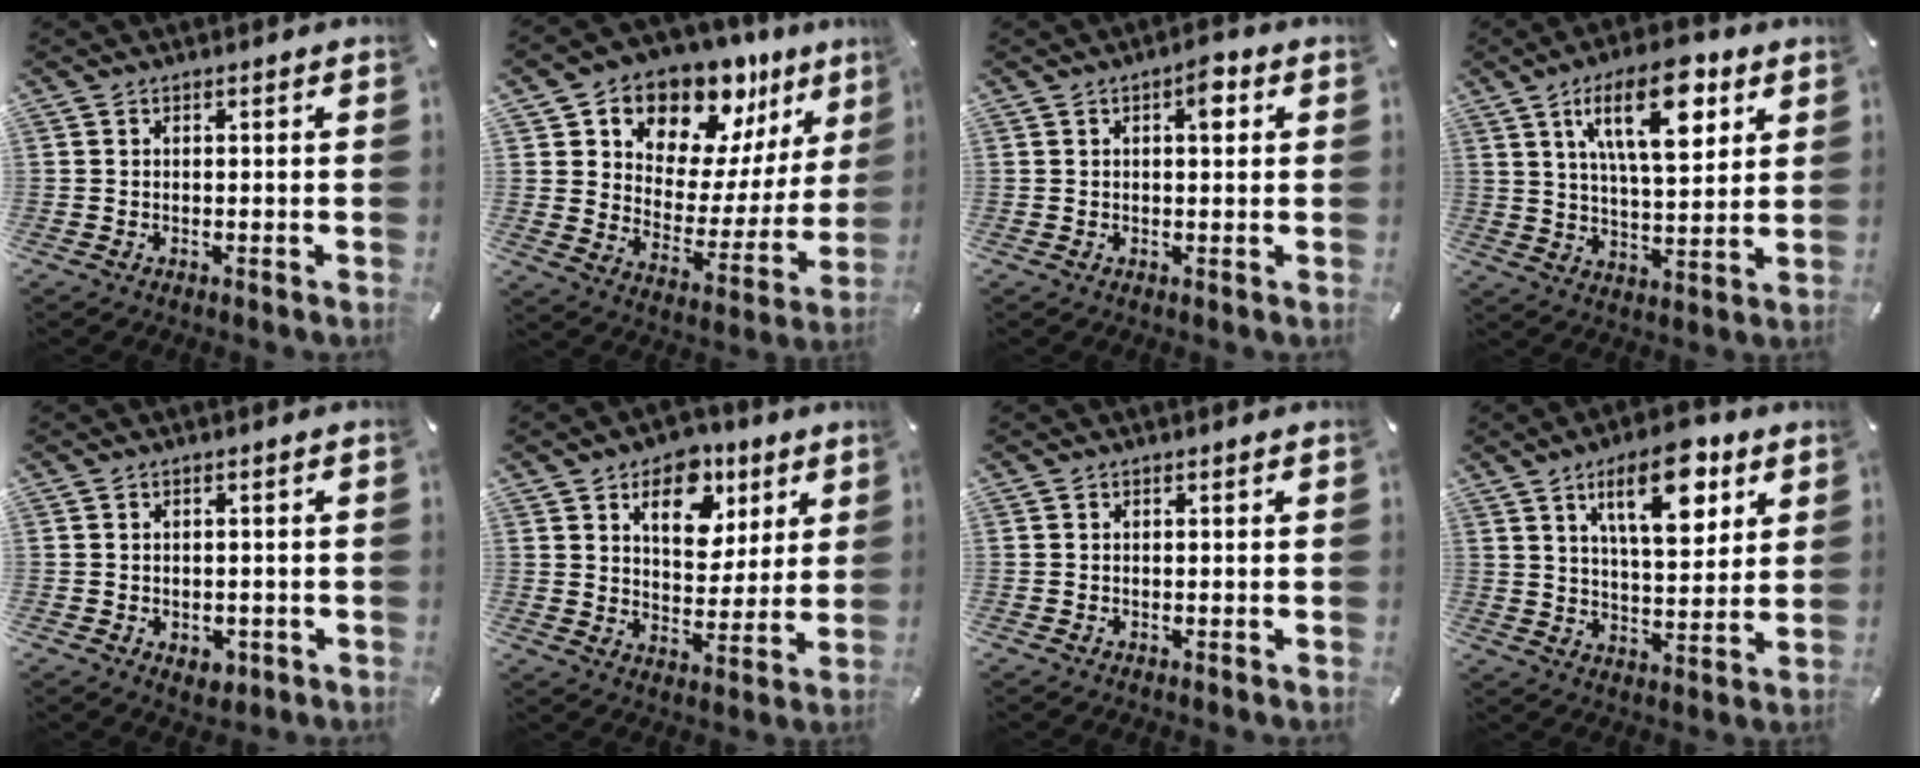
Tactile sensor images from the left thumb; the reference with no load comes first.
{"total": 13.5, "force": [11.5, 6.9, 1.9], "torque": [-0.029, -0.130, 0.204]}
{"total": 4.0, "force": [1.4, 1.8, 3.4], "torque": [-0.040, -0.005, 0.014]}
{"total": 16.4, "force": [8.2, 7.0, 12.4], "torque": [-0.191, -0.022, 0.132]}
{"total": 2.9, "force": [-1.0, 2.2, 1.6], "torque": [-0.018, 0.001, -0.017]}
{"total": 12.3, "force": [6.6, 8.5, 6.1], "torque": [-0.068, -0.033, 0.112]}
{"total": 0.0}
{"total": 15.4, "force": [8.0, 6.8, 11.2], "torque": [-0.169, -0.023, 0.131]}